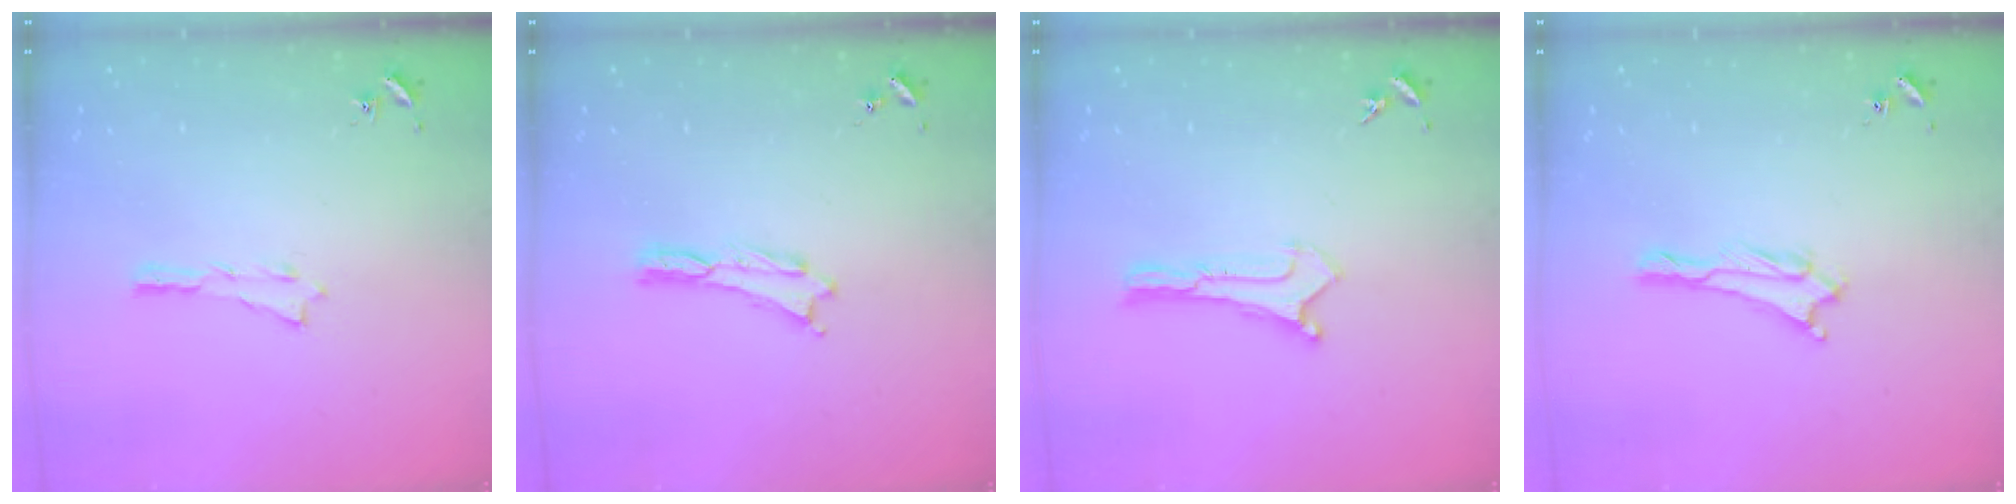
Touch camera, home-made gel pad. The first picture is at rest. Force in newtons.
{"total": 0.0}
{"total": 0.0}
{"total": 1.4, "press": 1.4, "slide": 0.2}